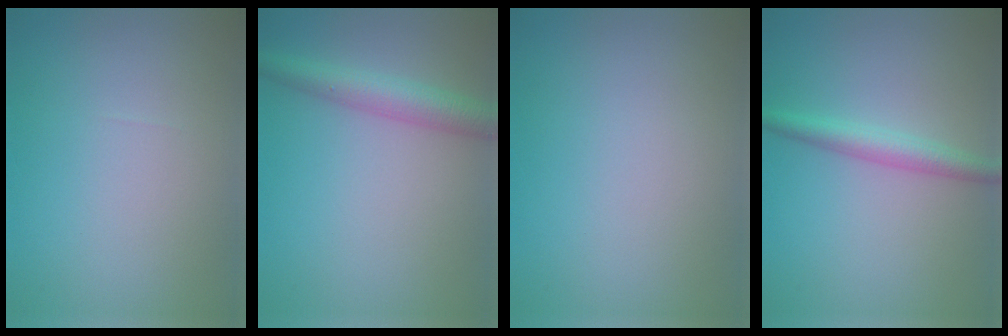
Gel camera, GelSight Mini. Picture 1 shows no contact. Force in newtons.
{"total": 3.6, "press": 3.6, "slide": 0.1}
{"total": 0.0}
{"total": 2.7, "press": 2.7, "slide": 0.0}